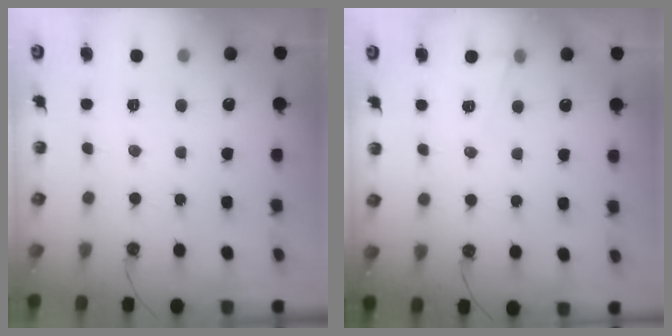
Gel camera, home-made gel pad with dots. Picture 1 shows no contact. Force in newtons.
{"total": 5.7, "press": 3.7, "slide": 4.3}